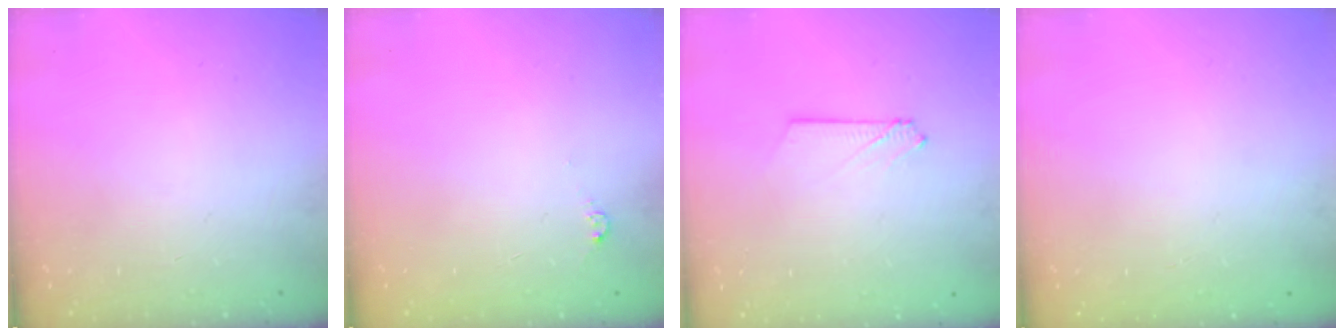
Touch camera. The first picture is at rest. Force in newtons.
{"total": 3.3, "press": 3.3, "slide": 0.4}
{"total": 2.2, "press": 2.1, "slide": 0.3}
{"total": 0.0}